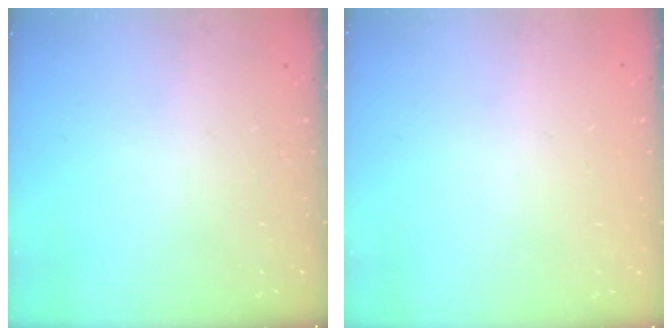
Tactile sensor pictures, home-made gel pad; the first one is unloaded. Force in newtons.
{"total": 0.0}